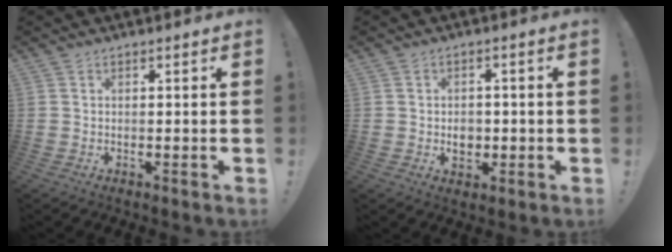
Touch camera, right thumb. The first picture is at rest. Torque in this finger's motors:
{"motor_torque": [0.99, 1.21, 0.41, -0.78, 0.00]}